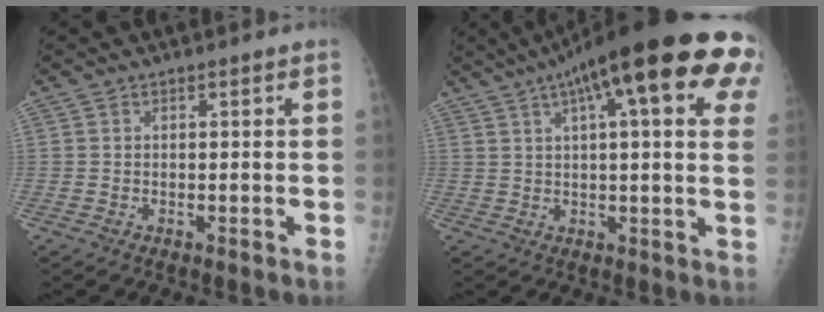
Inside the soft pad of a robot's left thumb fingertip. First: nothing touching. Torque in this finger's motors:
{"motor_torque": [1.15, 0.80, 1.89, -0.88, 0.39]}